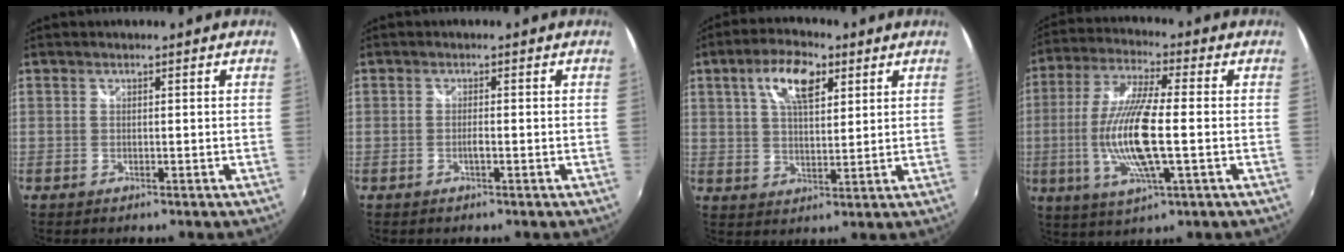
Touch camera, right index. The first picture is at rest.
{"total": 0.7, "force": [-0.4, 0.0, 0.6], "torque": [-0.014, -0.001, -0.007]}
{"total": 9.4, "force": [4.3, 4.1, 7.3], "torque": [-0.131, 0.019, 0.075]}
{"total": 14.5, "force": [-1.9, 2.7, 14.1], "torque": [-0.282, -0.012, -0.035]}